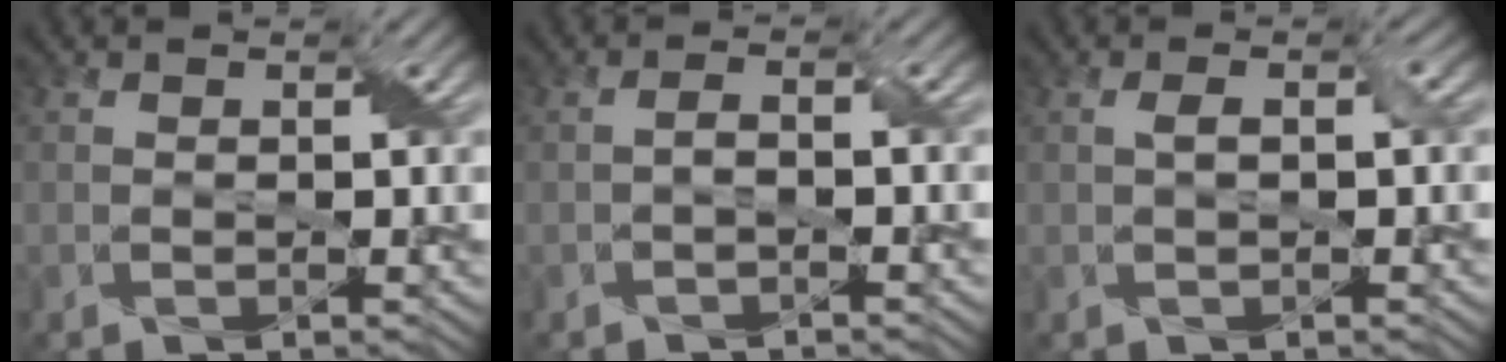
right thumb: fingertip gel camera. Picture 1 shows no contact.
{"total": 1.2, "force": [-0.6, 0.4, 1.0], "torque": [-0.023, 0.003, -0.012]}
{"total": 1.5, "force": [0.2, 0.4, 1.4], "torque": [-0.030, 0.006, 0.003]}